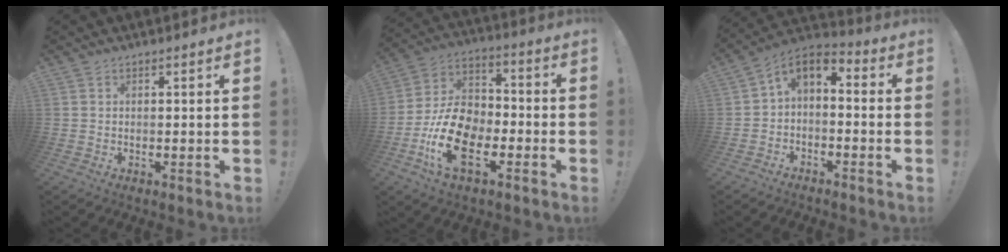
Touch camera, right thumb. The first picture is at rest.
{"total": 17.9, "force": [-7.3, 10.8, 12.2], "torque": [-0.242, 0.042, -0.122]}
{"total": 4.6, "force": [-1.3, 3.1, 3.0], "torque": [-0.066, 0.011, -0.021]}